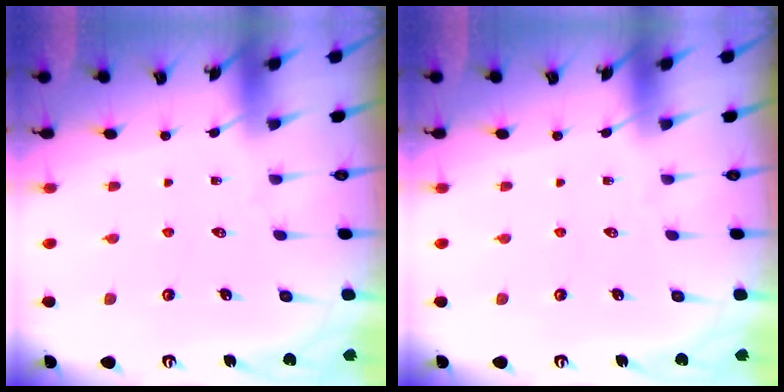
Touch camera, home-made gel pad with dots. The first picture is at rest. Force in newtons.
{"total": 0.0}